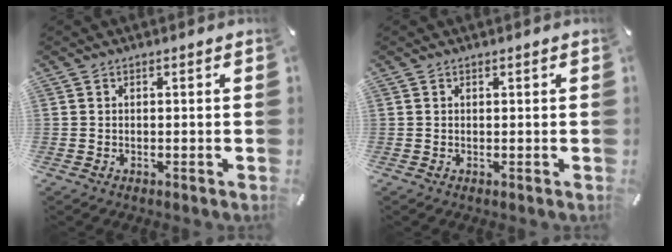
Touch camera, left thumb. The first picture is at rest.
{"total": 0.0}